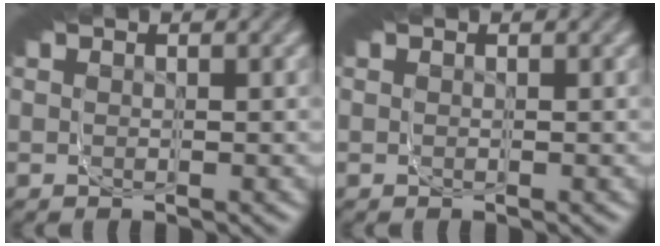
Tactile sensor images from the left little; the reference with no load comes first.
{"total": 0.0}